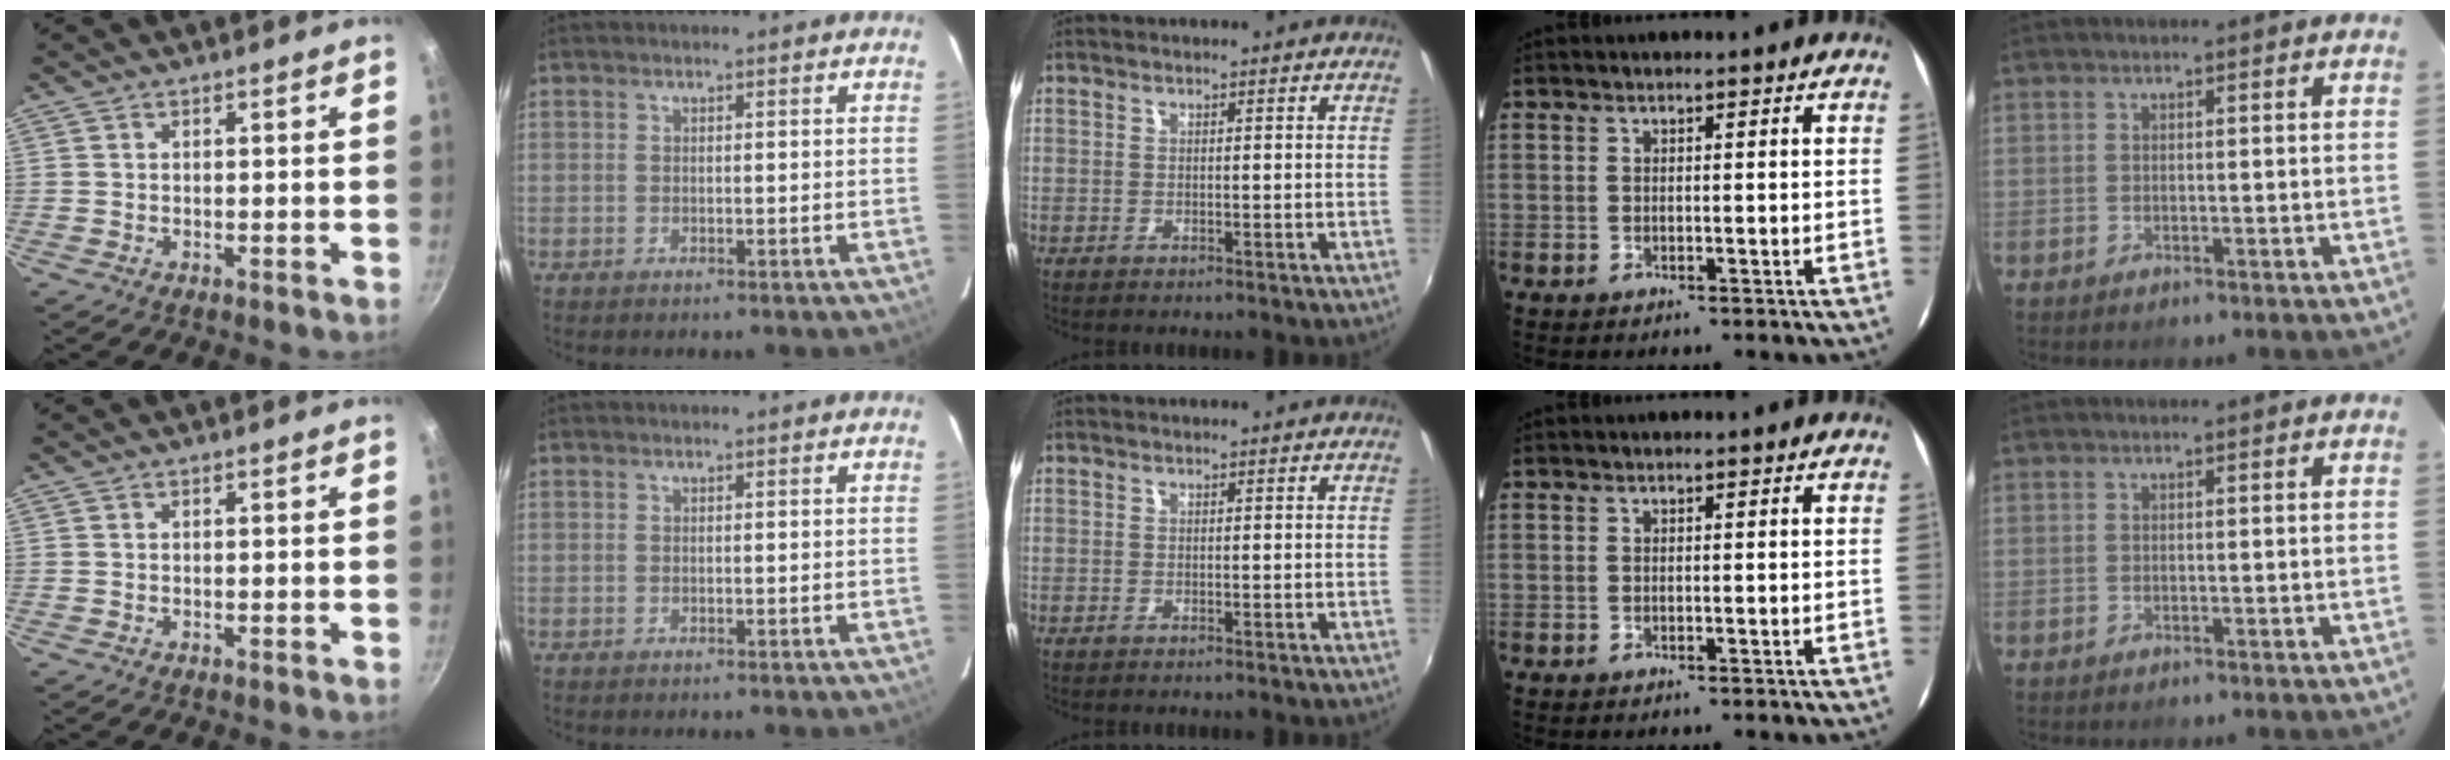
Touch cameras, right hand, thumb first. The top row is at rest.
{}